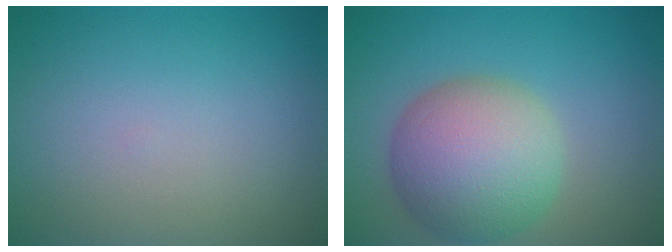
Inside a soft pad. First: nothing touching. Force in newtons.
{"total": 8.5, "press": 8.5, "slide": 0.3}